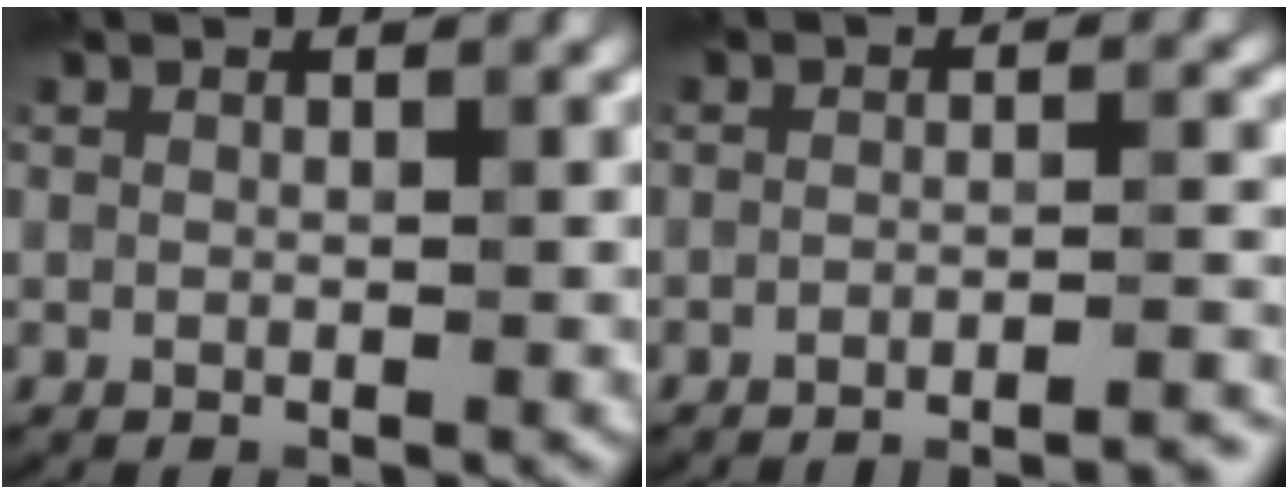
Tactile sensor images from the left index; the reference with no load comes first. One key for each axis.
{"total": 5.6, "fx": -5.3, "fy": 0.8, "fz": 1.8, "tx": -0.011, "ty": 0.021, "tz": -0.070}